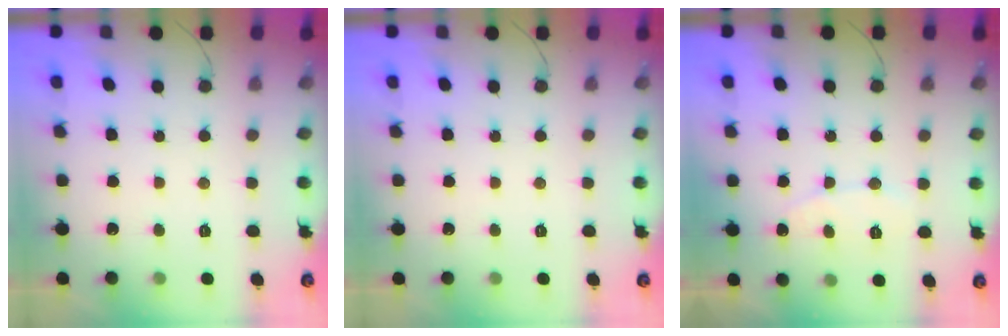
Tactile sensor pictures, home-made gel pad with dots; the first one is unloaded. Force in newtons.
{"total": 0.0}
{"total": 5.5, "press": 5.5, "slide": 0.3}